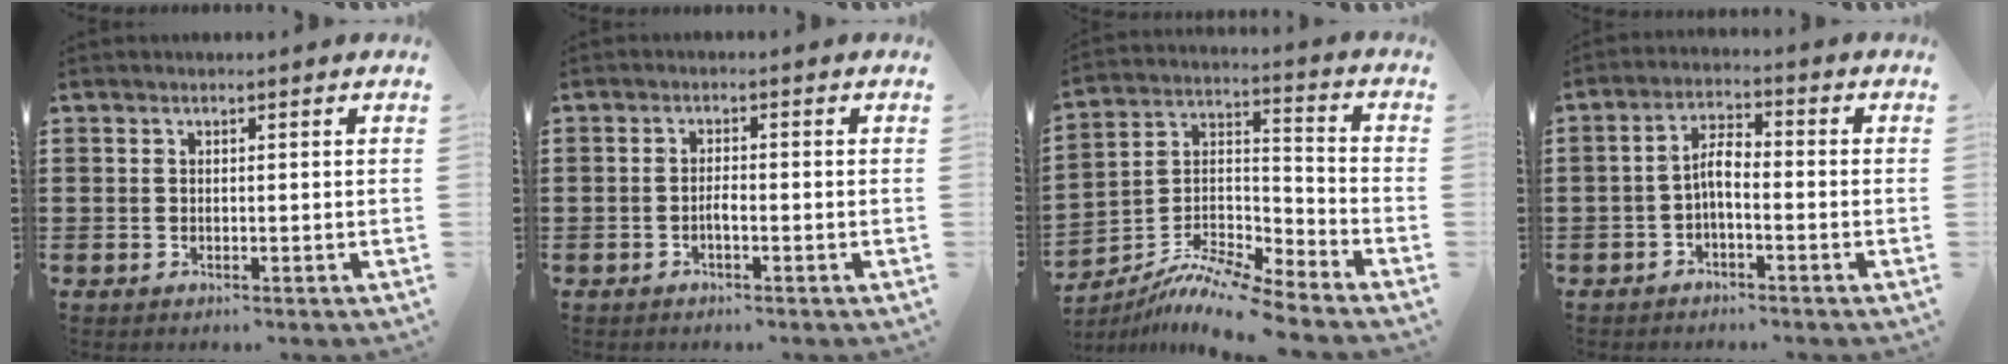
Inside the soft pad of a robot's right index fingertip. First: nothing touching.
{"total": 1.5, "force": [-0.8, 0.3, 1.3], "torque": [-0.024, 0.000, -0.013]}
{"total": 9.3, "force": [-8.6, 0.7, 3.4], "torque": [-0.067, 0.004, -0.174]}
{"total": 4.1, "force": [-1.4, 1.3, 3.6], "torque": [-0.074, 0.009, -0.030]}